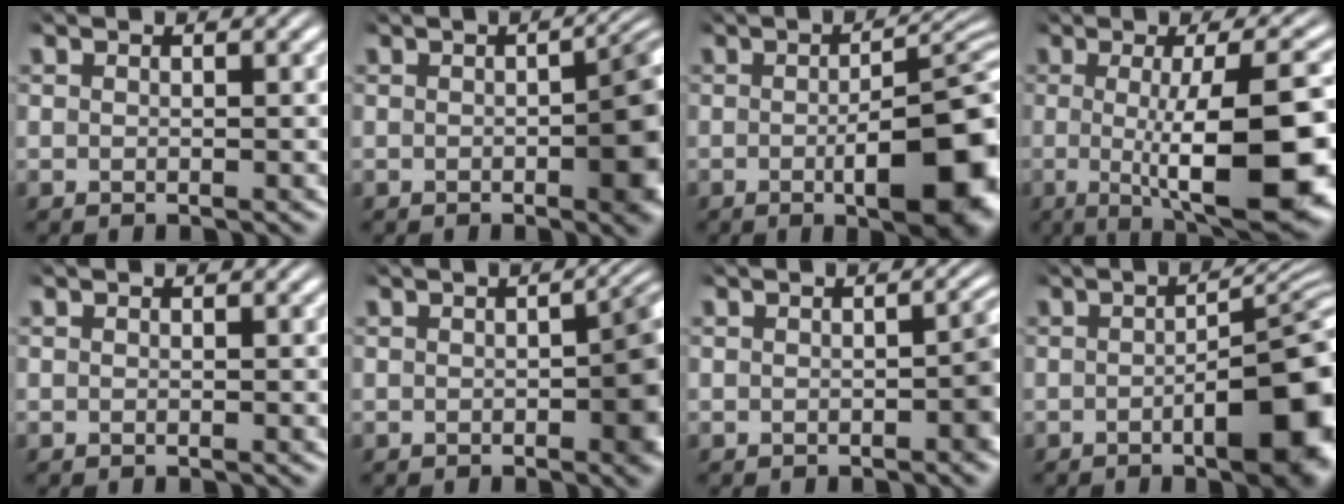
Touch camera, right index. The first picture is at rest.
{"total": 6.3, "force": [-0.8, 2.5, 5.8], "torque": [-0.053, 0.005, -0.017]}
{"total": 10.9, "force": [-3.0, 4.0, 9.7], "torque": [-0.105, -0.004, -0.048]}
{"total": 12.1, "force": [-2.0, 3.1, 11.5], "torque": [-0.154, -0.007, -0.018]}
{"total": 0.0}
{"total": 5.5, "force": [-0.8, 2.3, 4.9], "torque": [-0.047, 0.000, -0.013]}
{"total": 2.1, "force": [-0.7, 0.7, 1.8], "torque": [-0.023, -0.001, -0.010]}
{"total": 9.7, "force": [-3.0, 3.6, 8.5], "torque": [-0.081, 0.007, -0.053]}